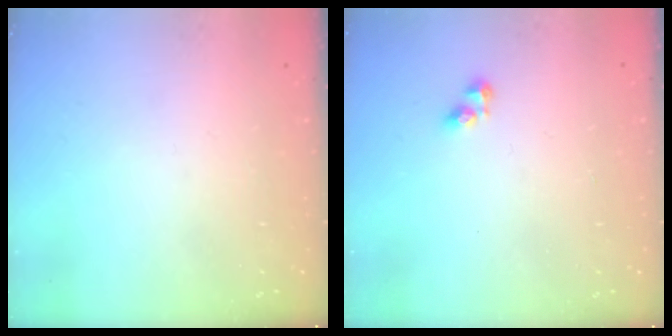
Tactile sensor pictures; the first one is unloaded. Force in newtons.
{"total": 2.8, "press": 2.8, "slide": 0.4}